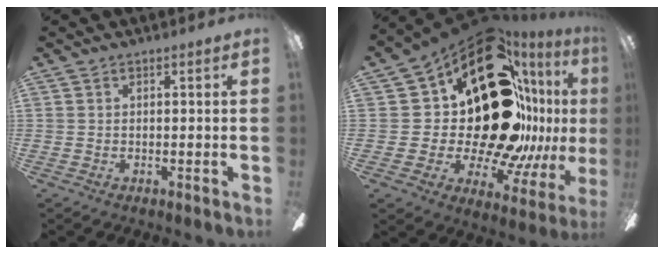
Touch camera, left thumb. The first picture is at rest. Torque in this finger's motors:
{"motor_torque": [1.73, 3.28, 2.35, -0.42, 0.20]}